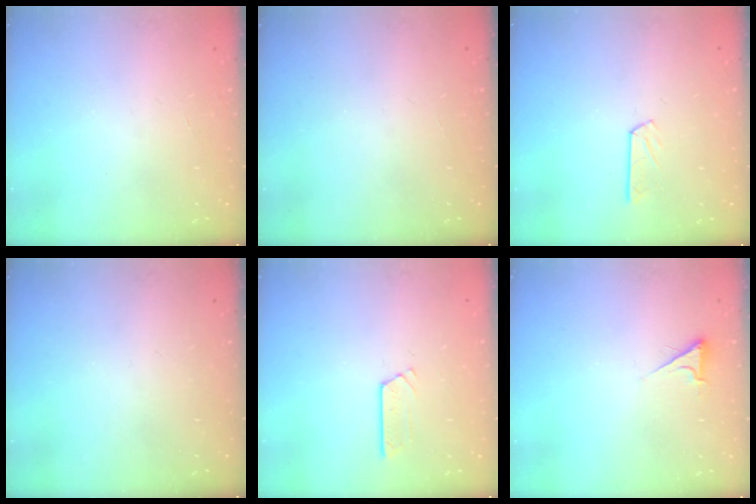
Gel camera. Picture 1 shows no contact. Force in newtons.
{"total": 0.0}
{"total": 4.2, "press": 4.2, "slide": 0.4}
{"total": 0.0}
{"total": 2.7, "press": 2.7, "slide": 0.2}
{"total": 3.5, "press": 3.4, "slide": 0.6}